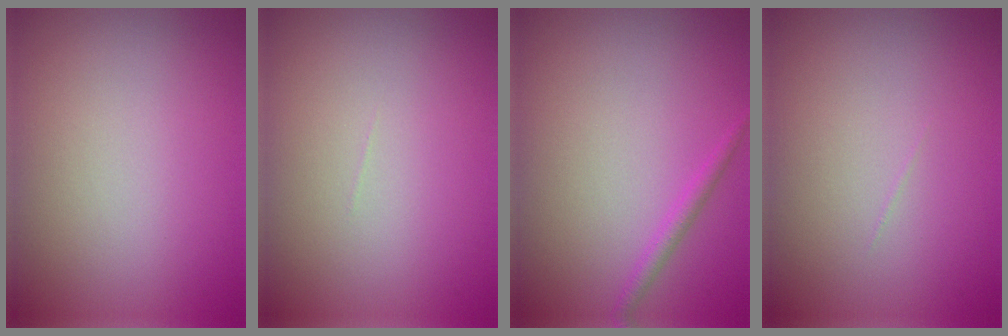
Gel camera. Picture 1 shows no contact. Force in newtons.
{"total": 0.0}
{"total": 1.3, "press": 1.3, "slide": 0.1}
{"total": 0.0}